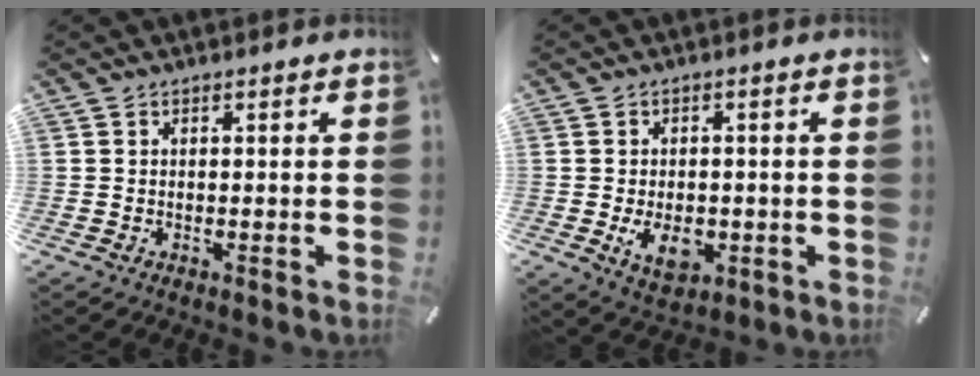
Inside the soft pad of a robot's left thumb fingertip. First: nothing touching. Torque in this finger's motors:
{"motor_torque": [0.49, 2.08, 0.27, 0.23, 0.23]}